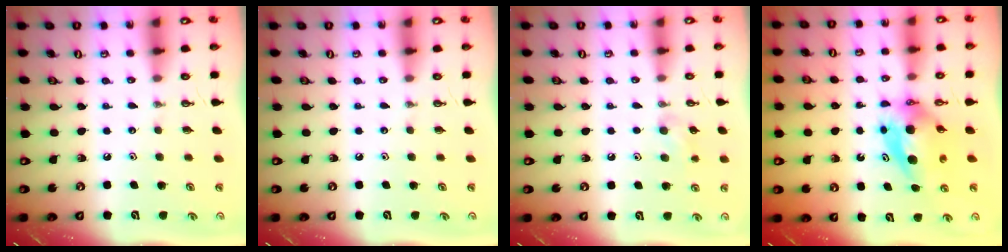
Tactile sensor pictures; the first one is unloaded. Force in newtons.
{"total": 0.0}
{"total": 8.2, "press": 7.4, "slide": 3.4}
{"total": 6.8, "press": 6.8, "slide": 0.3}